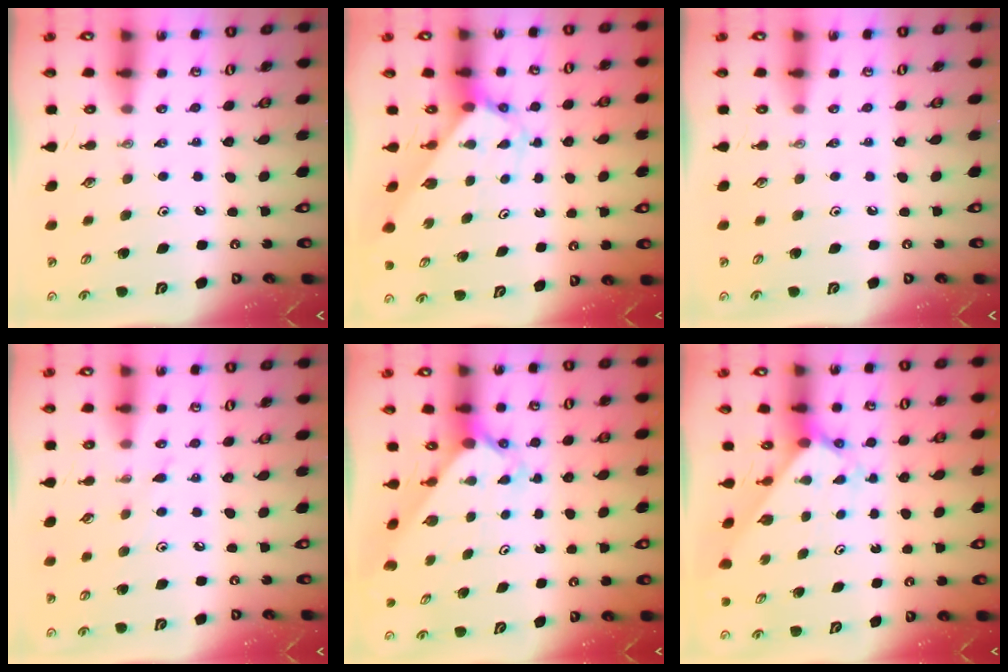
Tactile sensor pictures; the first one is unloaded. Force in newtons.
{"total": 2.6, "press": 2.6, "slide": 0.2}
{"total": 0.0}
{"total": 4.0, "press": 4.0, "slide": 0.4}
{"total": 2.4, "press": 2.4, "slide": 0.2}
{"total": 2.1, "press": 2.1, "slide": 0.3}